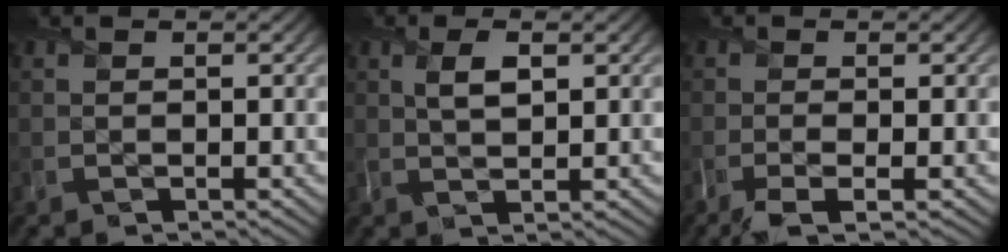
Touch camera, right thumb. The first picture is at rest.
{"total": 2.6, "force": [1.4, 0.9, 2.0], "torque": [-0.038, 0.002, 0.030]}
{"total": 2.2, "force": [-1.5, 0.1, 1.6], "torque": [-0.029, 0.000, -0.035]}